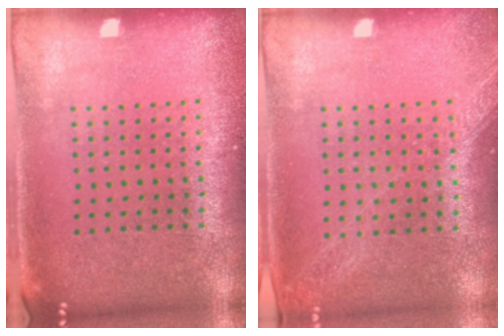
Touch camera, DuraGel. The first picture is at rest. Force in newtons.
{"total": 1.2, "press": 1.2, "slide": 0.2}